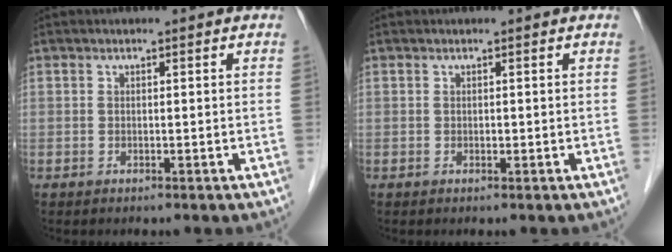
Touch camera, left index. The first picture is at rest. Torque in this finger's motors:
{"motor_torque": [-0.04, 0.10, -0.02, -0.01]}